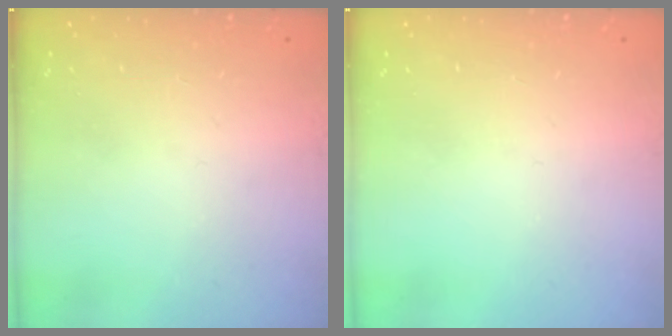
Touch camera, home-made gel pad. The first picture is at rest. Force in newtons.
{"total": 0.0}